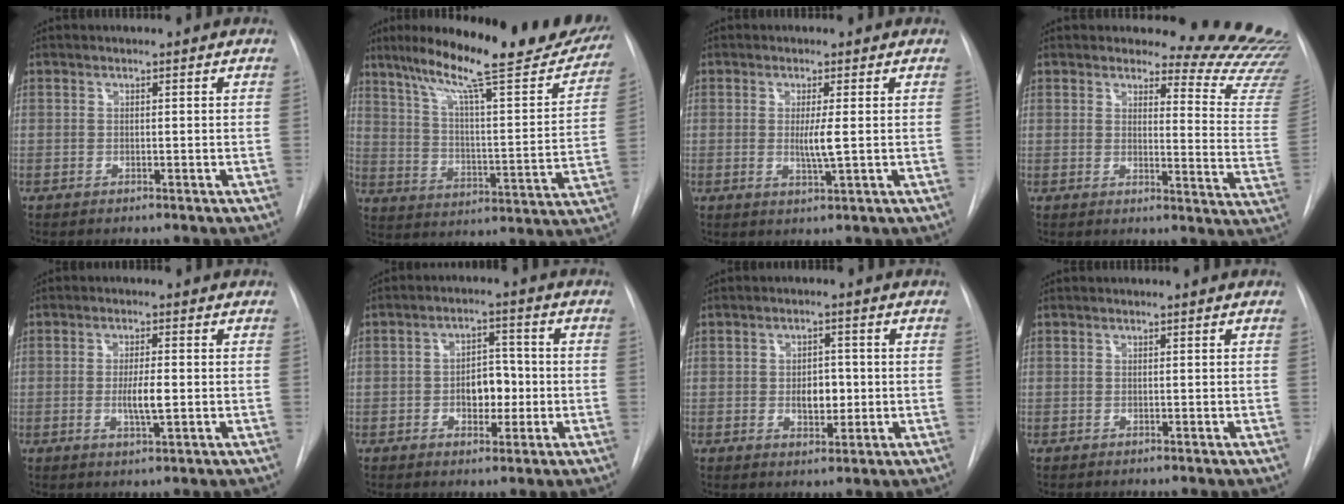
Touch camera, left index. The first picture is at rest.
{"total": 24.9, "force": [20.5, 3.1, 13.8], "torque": [-0.213, -0.025, 0.284]}
{"total": 3.3, "force": [0.1, 0.0, 3.3], "torque": [-0.066, -0.007, 0.002]}
{"total": 16.7, "force": [16.5, 1.3, 2.1], "torque": [0.005, -0.166, 0.154]}
{"total": 4.3, "force": [-0.5, 0.7, 4.2], "torque": [-0.077, -0.005, -0.008]}
{"total": 5.7, "force": [-1.0, 3.4, 4.5], "torque": [-0.065, 0.016, -0.013]}
{"total": 4.4, "force": [-0.3, 2.6, 3.5], "torque": [-0.047, 0.003, 0.001]}
{"total": 0.0}